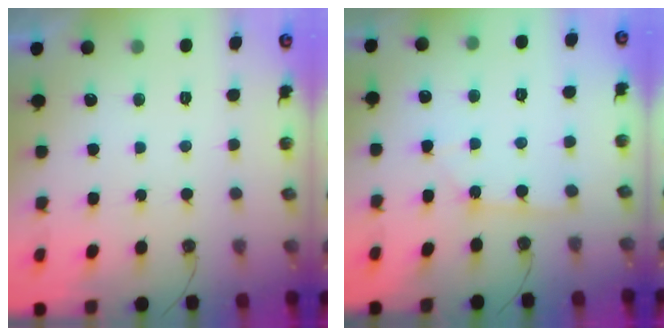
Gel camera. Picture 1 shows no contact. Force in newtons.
{"total": 2.5, "press": 2.5, "slide": 0.2}